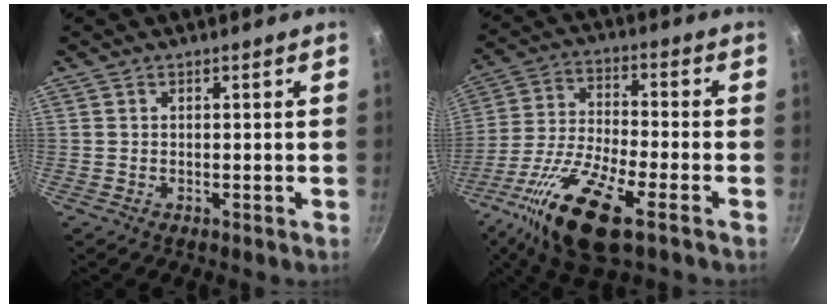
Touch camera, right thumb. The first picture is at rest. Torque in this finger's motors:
{"motor_torque": [0.30, 0.46, 1.65, -1.12, 0.16]}